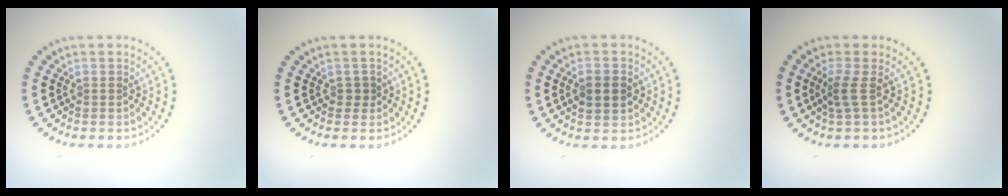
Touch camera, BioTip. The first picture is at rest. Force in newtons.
{"total": 0.6, "press": 0.6, "slide": 0.2}
{"total": 2.5, "press": 2.5, "slide": 0.2}
{"total": 1.8, "press": 1.1, "slide": 1.4}